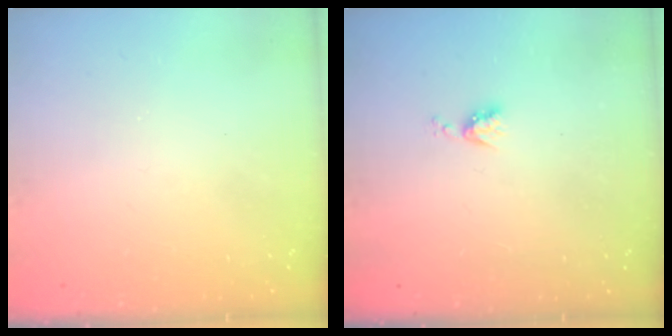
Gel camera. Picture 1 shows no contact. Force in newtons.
{"total": 4.3, "press": 4.3, "slide": 0.5}